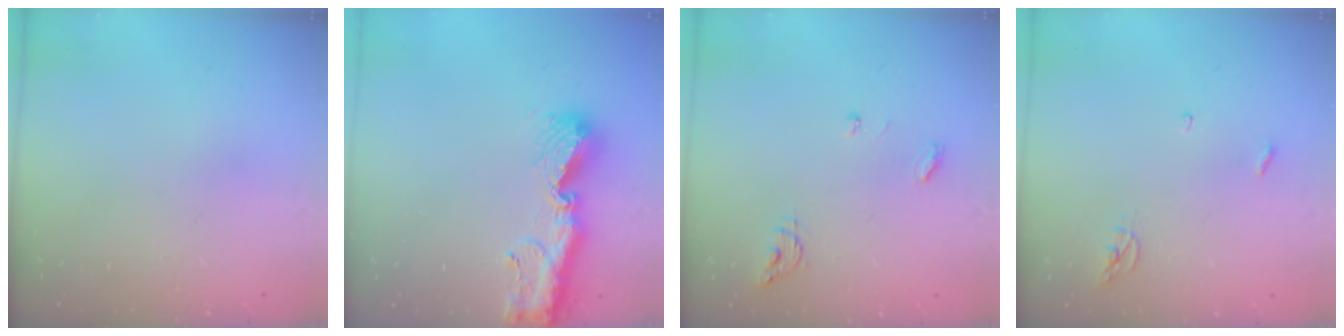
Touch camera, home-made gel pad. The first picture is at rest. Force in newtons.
{"total": 12.2, "press": 12.1, "slide": 0.8}
{"total": 5.3, "press": 5.3, "slide": 0.4}
{"total": 3.6, "press": 3.6, "slide": 0.3}